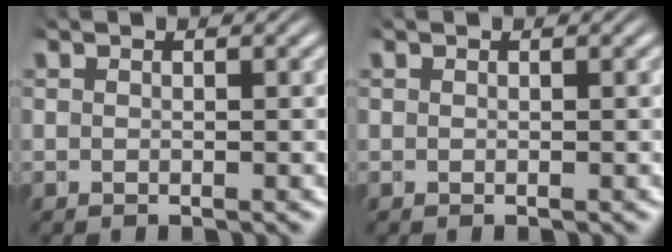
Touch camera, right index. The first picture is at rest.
{"total": 0.0}